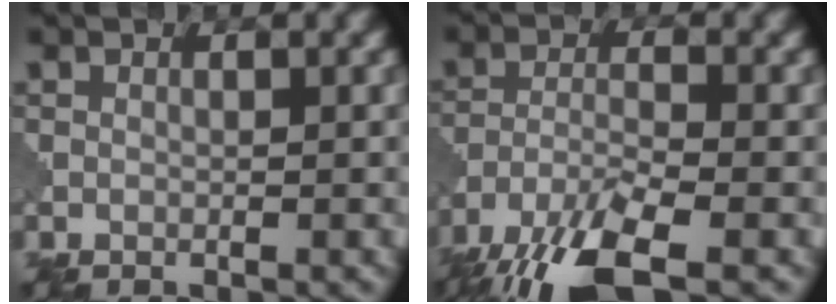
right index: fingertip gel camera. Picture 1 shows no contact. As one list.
[{"total": 8.4, "force": [-6.0, 2.1, 5.4], "torque": [-0.108, -0.012, -0.121]}]